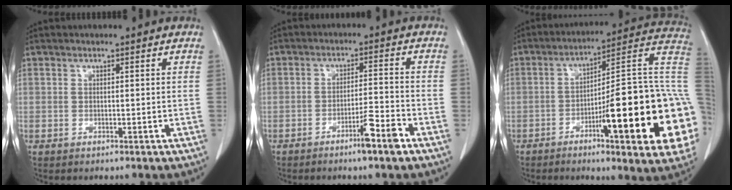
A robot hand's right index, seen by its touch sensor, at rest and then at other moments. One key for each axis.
{"total": 5.3, "fx": -3.5, "fy": -0.2, "fz": 4.0, "tx": -0.061, "ty": -0.003, "tz": -0.061}
{"total": 25.4, "fx": -5.6, "fy": 2.4, "fz": 24.7, "tx": -0.249, "ty": 0.008, "tz": -0.082}